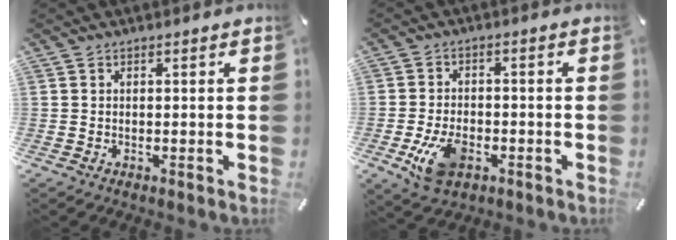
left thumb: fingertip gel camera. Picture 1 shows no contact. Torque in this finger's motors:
{"motor_torque": [0.00, 1.98, 0.38, -0.19, 0.05]}